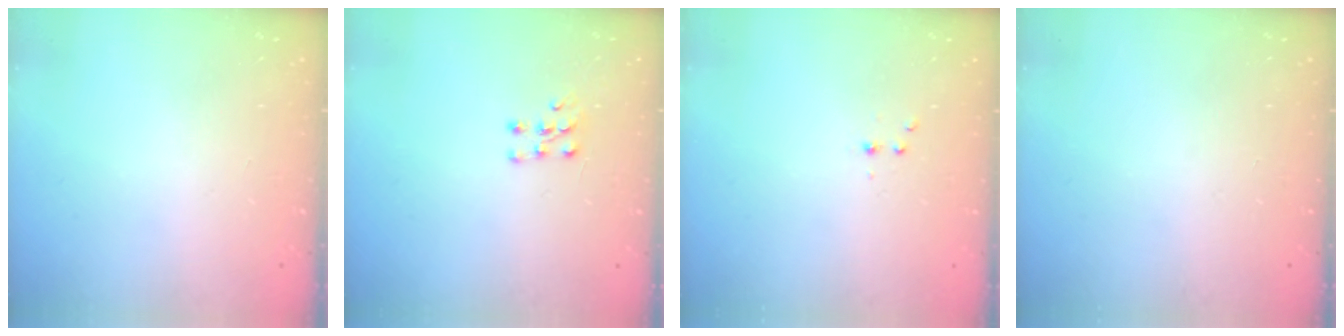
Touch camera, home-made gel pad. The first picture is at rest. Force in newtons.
{"total": 5.6, "press": 5.5, "slide": 0.6}
{"total": 2.3, "press": 2.1, "slide": 0.9}
{"total": 0.0}